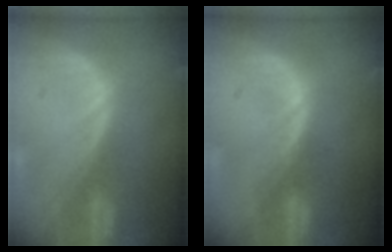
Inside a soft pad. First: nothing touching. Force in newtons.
{"total": 1.1, "press": 1.1, "slide": 0.3}